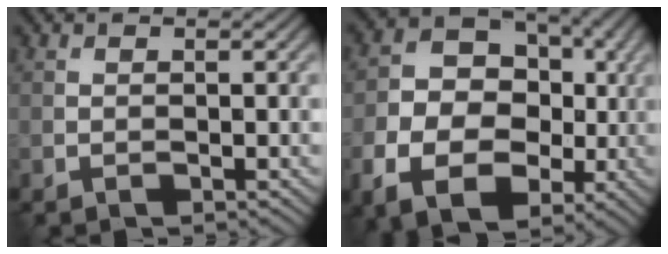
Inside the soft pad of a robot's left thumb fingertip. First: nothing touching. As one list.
[{"total": 11.5, "force": [-2.7, 8.6, 7.0], "torque": [-0.132, -0.025, -0.059]}]